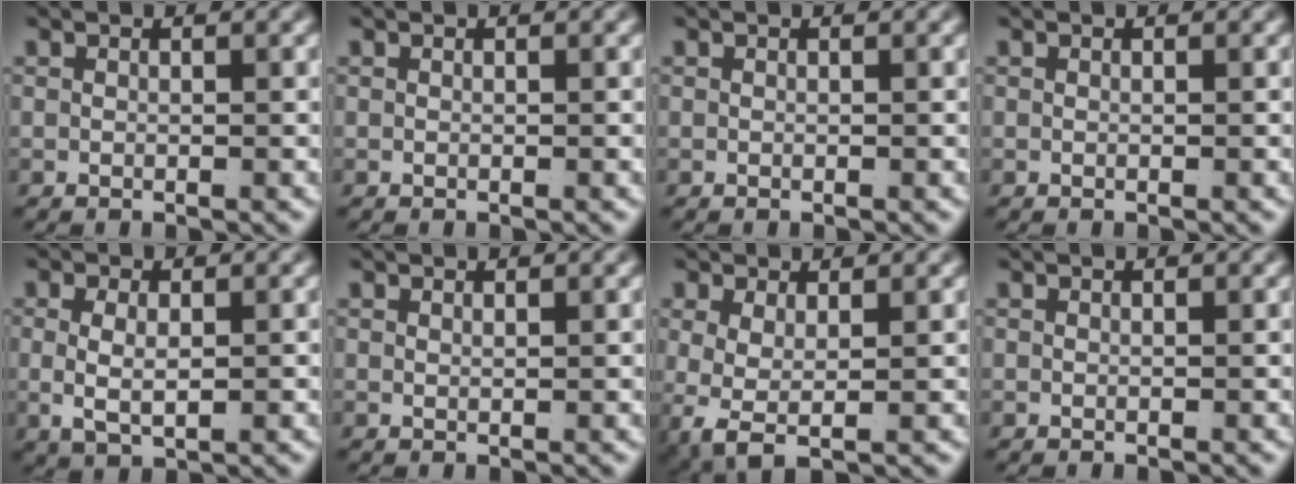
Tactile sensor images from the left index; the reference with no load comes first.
{"total": 0.0}
{"total": 0.0}
{"total": 0.0}
{"total": 3.7, "force": [-0.2, 2.1, 3.1], "torque": [-0.068, -0.015, 0.010]}
{"total": 0.7, "force": [0.4, -0.6, 0.1], "torque": [0.000, -0.006, 0.013]}
{"total": 4.7, "force": [-1.0, 3.2, 3.3], "torque": [-0.097, -0.038, 0.001]}
{"total": 0.0}